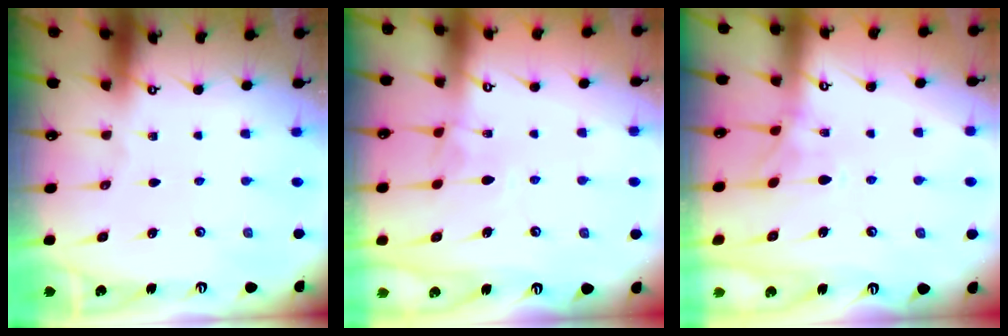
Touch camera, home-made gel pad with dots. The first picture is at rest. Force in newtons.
{"total": 3.0, "press": 3.0, "slide": 0.4}
{"total": 0.9, "press": 0.1, "slide": 0.9}